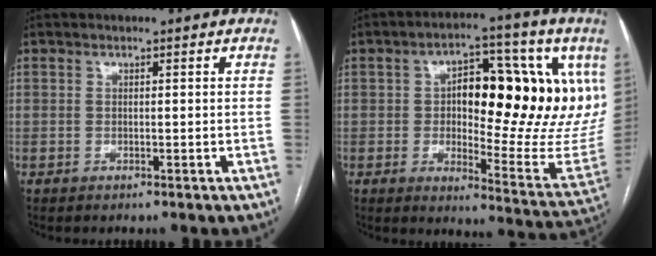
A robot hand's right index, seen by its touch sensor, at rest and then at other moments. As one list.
[{"total": 23.5, "force": [5.9, 8.0, 21.2], "torque": [-0.257, 0.033, 0.094]}]